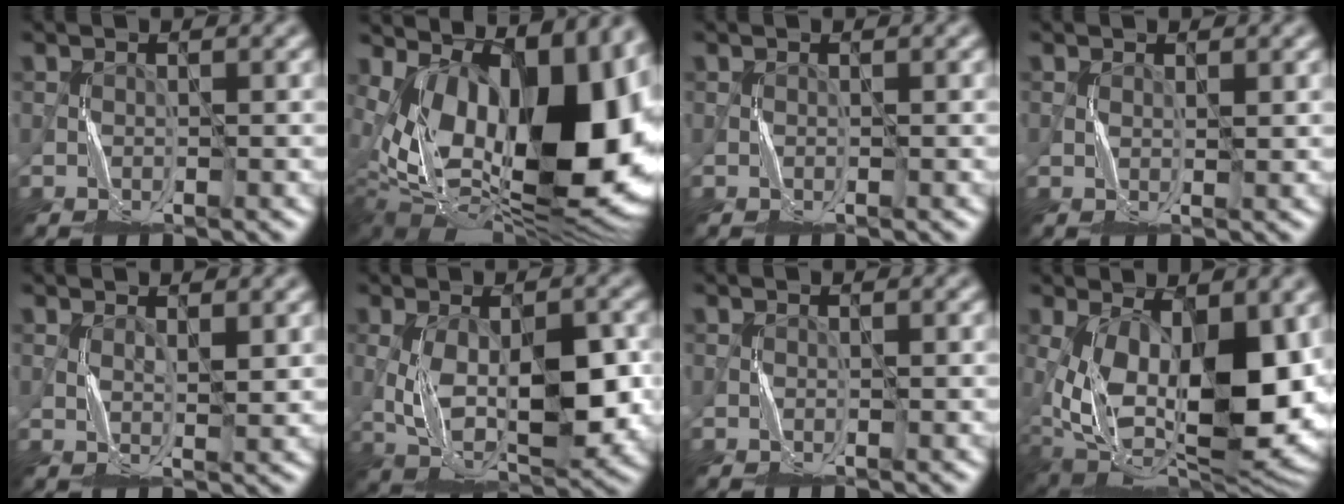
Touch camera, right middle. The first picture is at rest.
{"total": 17.7, "force": [3.2, 9.7, 14.4], "torque": [-0.217, 0.007, 0.059]}
{"total": 0.0}
{"total": 0.6, "force": [0.4, 0.0, 0.4], "torque": [-0.009, -0.002, 0.007]}
{"total": 1.5, "force": [0.9, 0.3, 1.2], "torque": [-0.027, -0.001, 0.018]}
{"total": 8.7, "force": [-0.6, 3.9, 7.8], "torque": [-0.137, -0.003, -0.006]}
{"total": 0.0}
{"total": 16.1, "force": [0.2, 8.2, 13.9], "torque": [-0.220, -0.023, 0.020]}